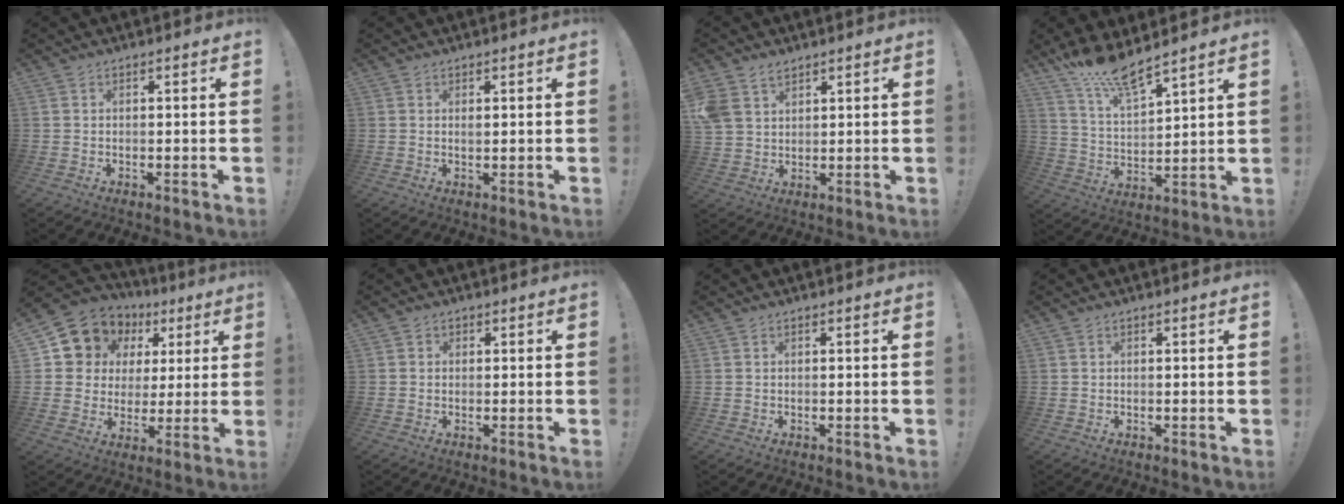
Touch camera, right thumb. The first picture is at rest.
{"total": 0.6, "force": [0.3, 0.5, 0.0], "torque": [0.007, -0.003, 0.005]}
{"total": 7.0, "force": [4.4, 4.7, 2.6], "torque": [-0.055, -0.011, 0.091]}
{"total": 11.2, "force": [10.0, 1.5, 5.0], "torque": [-0.110, -0.065, 0.180]}
{"total": 11.1, "force": [6.0, 9.0, 2.7], "torque": [-0.050, -0.040, 0.124]}
{"total": 1.0, "force": [0.1, 1.0, 0.3], "torque": [-0.002, 0.001, 0.001]}
{"total": 0.0}
{"total": 0.0}